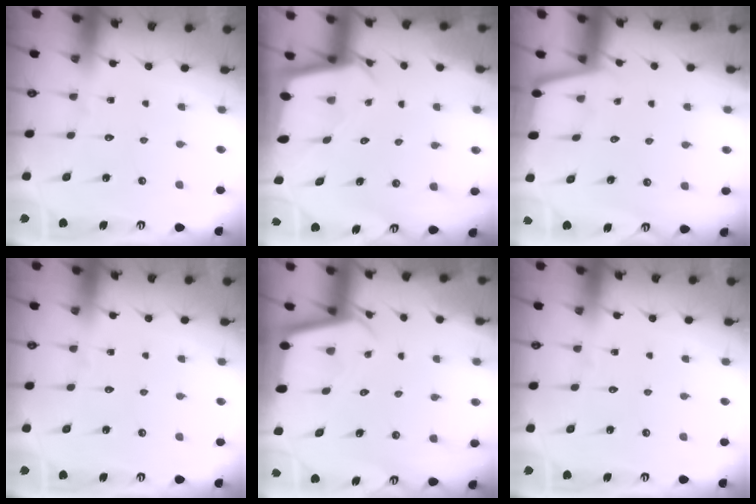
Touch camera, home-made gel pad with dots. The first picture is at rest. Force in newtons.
{"total": 2.4, "press": 2.4, "slide": 0.2}
{"total": 1.9, "press": 1.8, "slide": 0.3}
{"total": 0.0}
{"total": 2.3, "press": 2.3, "slide": 0.1}
{"total": 0.0}